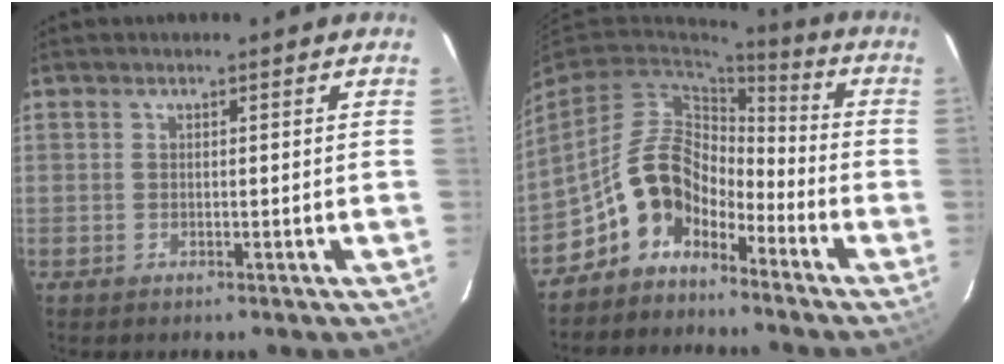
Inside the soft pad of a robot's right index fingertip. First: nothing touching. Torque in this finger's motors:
{"motor_torque": [0.70, -0.35, -0.09, -0.14]}